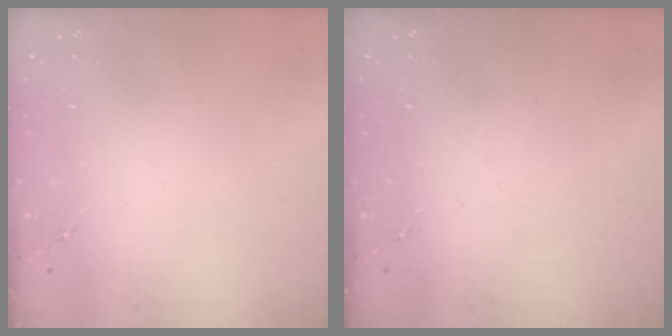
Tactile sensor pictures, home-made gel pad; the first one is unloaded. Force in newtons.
{"total": 0.0}